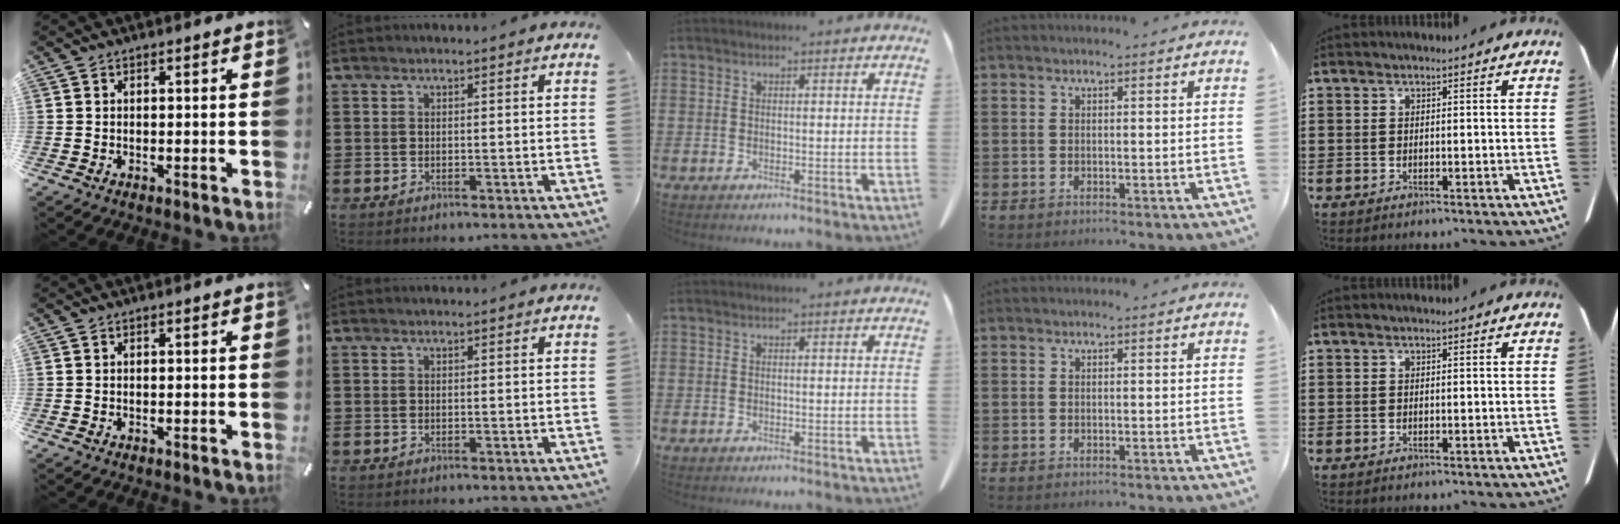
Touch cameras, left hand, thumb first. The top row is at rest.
{}